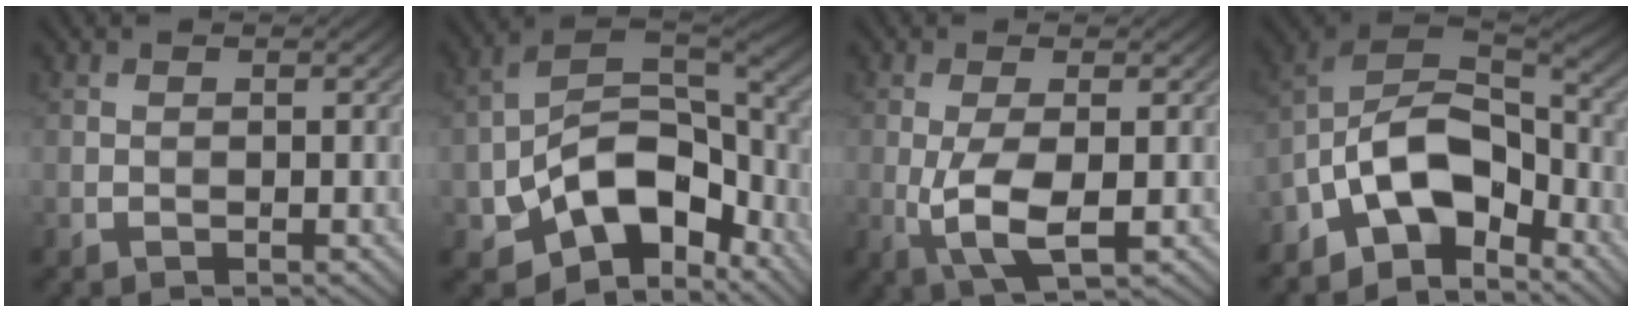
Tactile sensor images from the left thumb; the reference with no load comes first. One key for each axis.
{"total": 13.4, "fx": -5.8, "fy": 8.1, "fz": 8.9, "tx": -0.163, "ty": -0.023, "tz": -0.111}
{"total": 5.6, "fx": -0.9, "fy": 1.8, "fz": 5.2, "tx": -0.113, "ty": -0.005, "tz": -0.017}
{"total": 12.5, "fx": -7.0, "fy": 6.4, "fz": 8.1, "tx": -0.151, "ty": 0.003, "tz": -0.152}